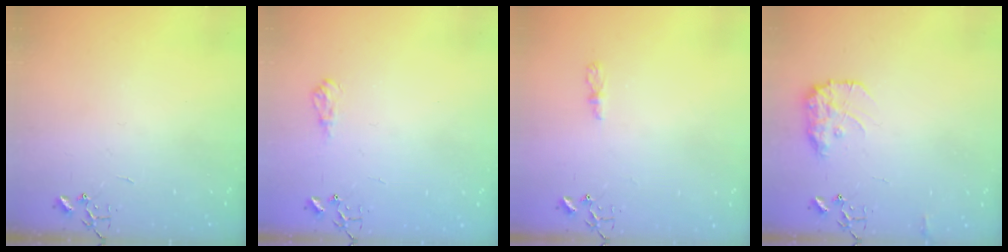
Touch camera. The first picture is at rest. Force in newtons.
{"total": 8.2, "press": 8.2, "slide": 0.9}
{"total": 4.0, "press": 4.0, "slide": 0.5}
{"total": 10.8, "press": 10.8, "slide": 0.4}